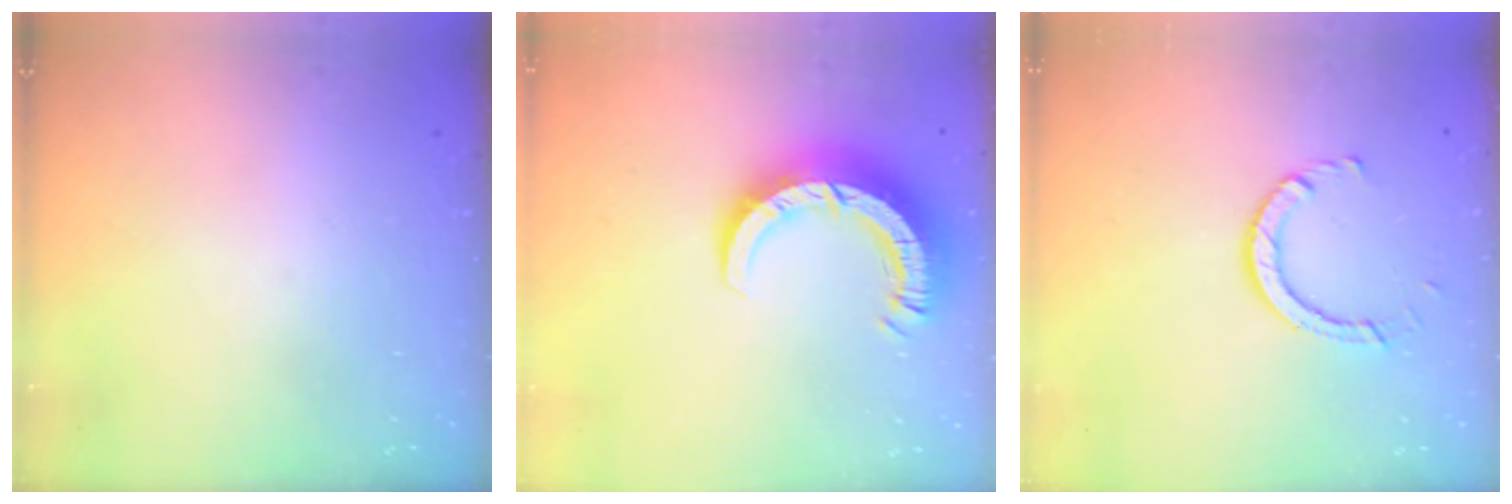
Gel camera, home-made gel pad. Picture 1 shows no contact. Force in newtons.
{"total": 10.6, "press": 10.5, "slide": 1.0}
{"total": 5.1, "press": 5.1, "slide": 0.3}